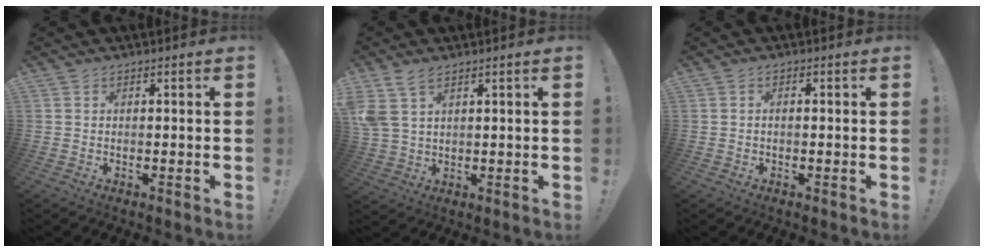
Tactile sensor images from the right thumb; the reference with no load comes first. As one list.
[{"total": 7.1, "force": [4.3, 3.7, 4.3], "torque": [-0.078, -0.010, 0.089]}, {"total": 1.0, "force": [-0.5, 0.4, 0.8], "torque": [-0.019, 0.005, -0.007]}]